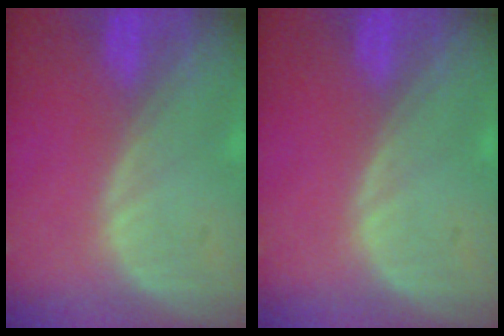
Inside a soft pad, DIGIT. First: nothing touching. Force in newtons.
{"total": 0.0}